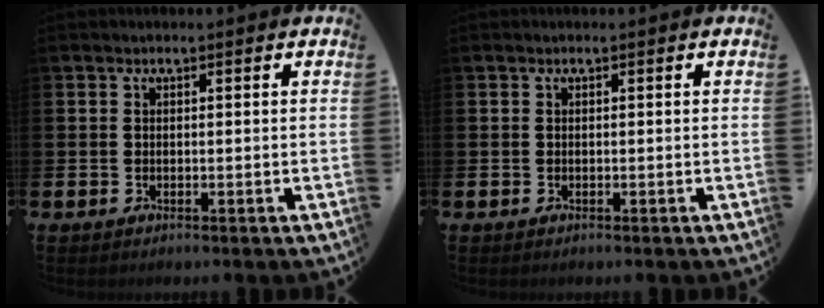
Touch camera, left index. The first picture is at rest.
{"total": 0.0}